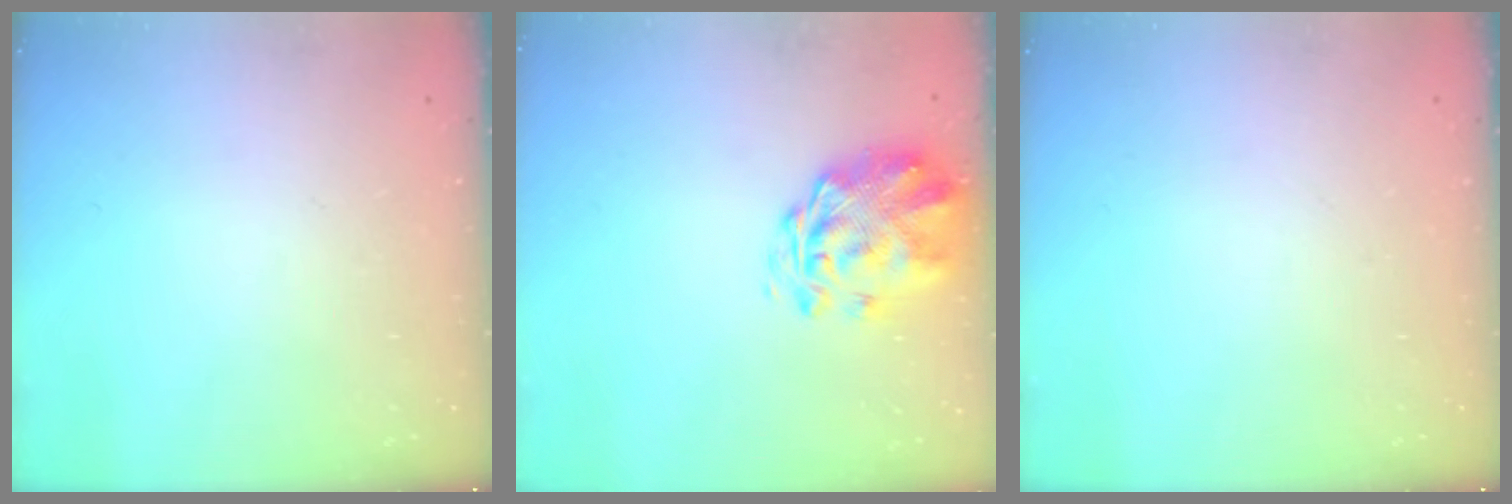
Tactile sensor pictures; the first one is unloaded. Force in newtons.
{"total": 3.3, "press": 2.9, "slide": 1.6}
{"total": 0.0}